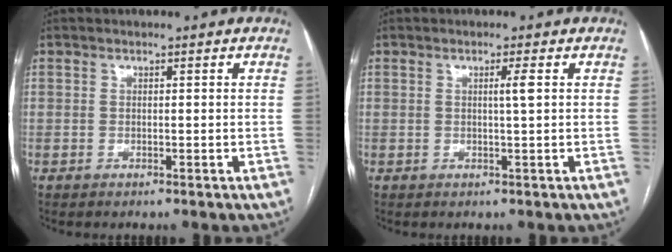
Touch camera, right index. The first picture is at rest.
{"total": 1.8, "force": [0.4, -0.4, 1.7], "torque": [-0.031, -0.002, 0.008]}